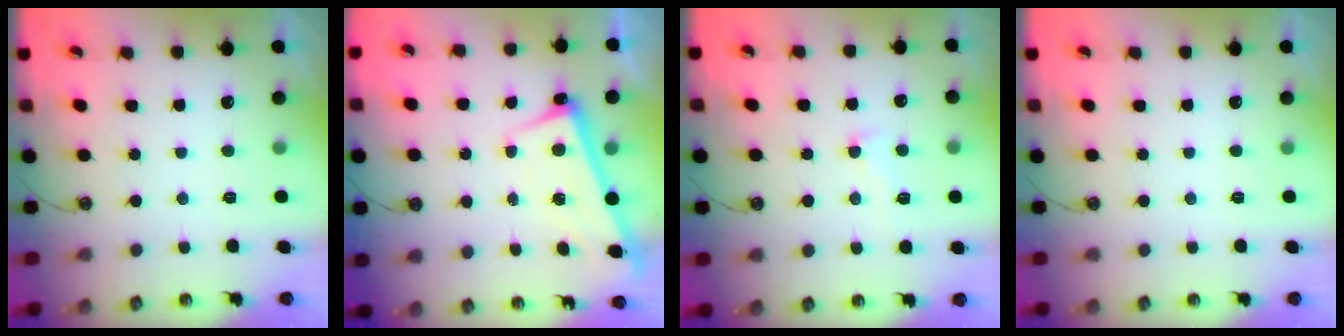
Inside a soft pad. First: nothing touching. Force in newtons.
{"total": 2.6, "press": 2.4, "slide": 0.9}
{"total": 1.8, "press": 1.5, "slide": 0.9}
{"total": 0.0}